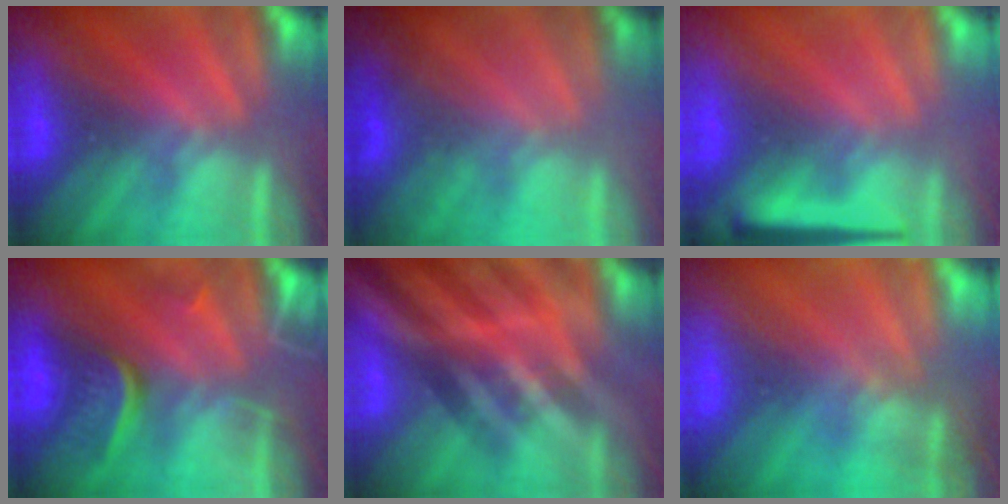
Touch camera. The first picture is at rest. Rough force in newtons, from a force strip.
{"total": 1.4}
{"total": 7.8}
{"total": 8.3}
{"total": 7.8}
{"total": 7.7}